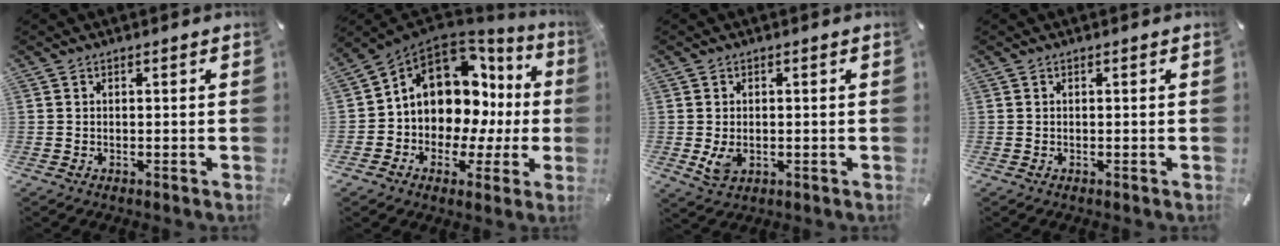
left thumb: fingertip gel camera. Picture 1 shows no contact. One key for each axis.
{"total": 12.6, "fx": 3.5, "fy": 9.9, "fz": 7.0, "tx": -0.117, "ty": -0.047, "tz": 0.059}
{"total": 3.9, "fx": -0.3, "fy": 2.8, "fz": 2.7, "tx": -0.053, "ty": -0.004, "tz": -0.007}
{"total": 0.0}